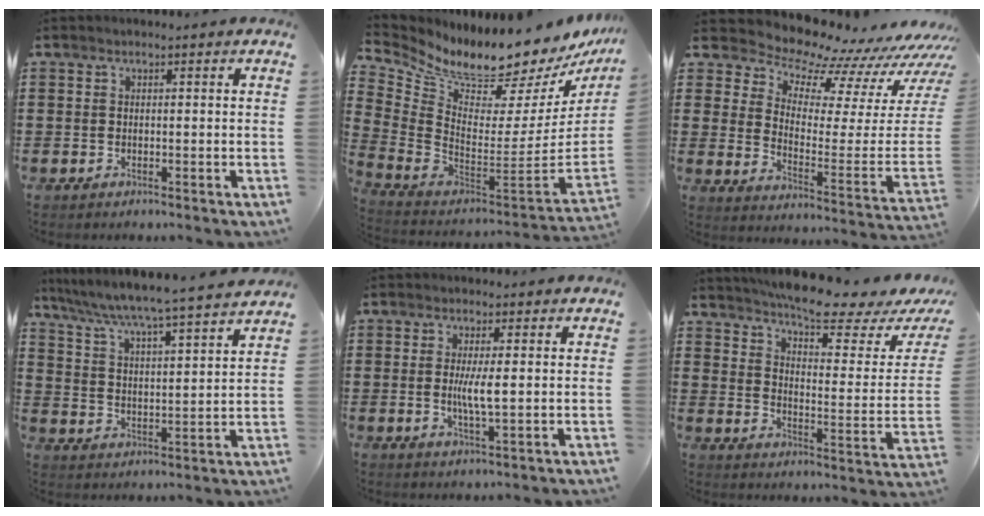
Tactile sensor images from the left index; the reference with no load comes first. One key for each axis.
{"total": 8.4, "fx": 8.0, "fy": 0.7, "fz": 2.4, "tx": -0.085, "ty": -0.082, "tz": 0.127}
{"total": 8.1, "fx": 7.7, "fy": 1.9, "fz": 1.6, "tx": -0.046, "ty": -0.095, "tz": 0.122}
{"total": 5.3, "fx": 4.8, "fy": -0.7, "fz": 2.0, "tx": -0.062, "ty": -0.041, "tz": 0.073}
{"total": 4.1, "fx": 0.3, "fy": 0.5, "fz": 4.0, "tx": -0.075, "ty": -0.004, "tz": 0.004}
{"total": 8.1, "fx": 7.0, "fy": -0.3, "fz": 4.1, "tx": -0.083, "ty": -0.056, "tz": 0.114}